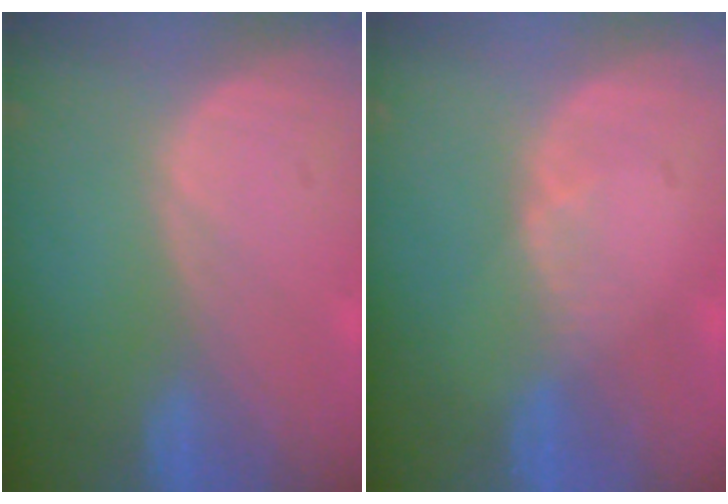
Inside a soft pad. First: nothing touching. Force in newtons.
{"total": 1.1, "press": 1.1, "slide": 0.2}